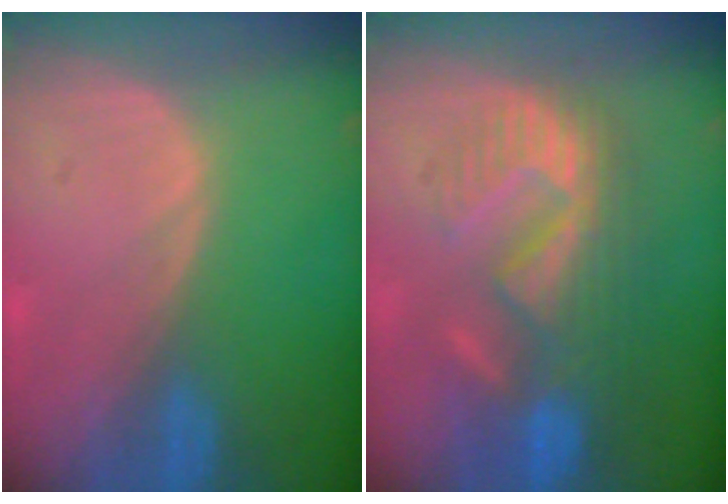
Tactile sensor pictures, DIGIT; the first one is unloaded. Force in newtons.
{"total": 10.4, "press": 9.6, "slide": 3.8}